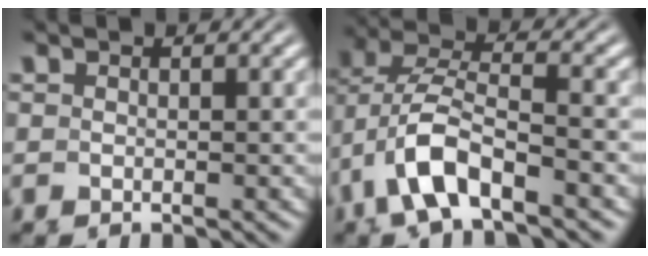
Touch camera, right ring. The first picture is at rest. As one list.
[{"total": 5.1, "force": [-0.4, 3.3, 3.9], "torque": [-0.095, -0.001, -0.007]}]